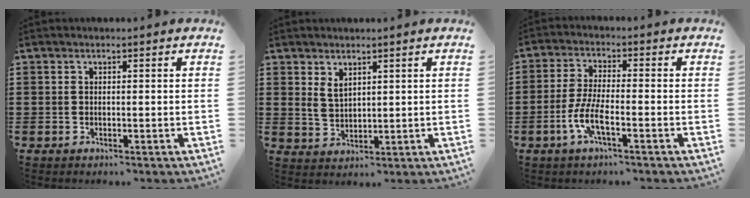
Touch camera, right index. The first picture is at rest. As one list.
[{"total": 2.8, "force": [1.9, 1.5, 1.5], "torque": [-0.034, 0.005, 0.035]}, {"total": 5.8, "force": [-2.8, 1.0, 5.0], "torque": [-0.125, -0.016, -0.060]}]